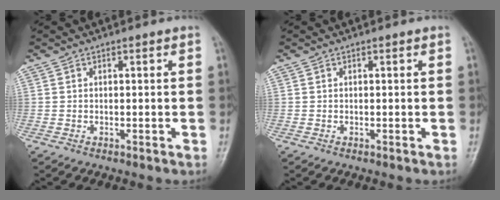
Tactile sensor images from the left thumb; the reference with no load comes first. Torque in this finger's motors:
{"motor_torque": [-0.14, -0.06, 0.00, 0.05, 0.00]}